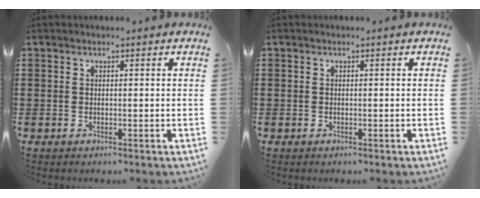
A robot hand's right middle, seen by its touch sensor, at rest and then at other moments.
{"total": 0.0}